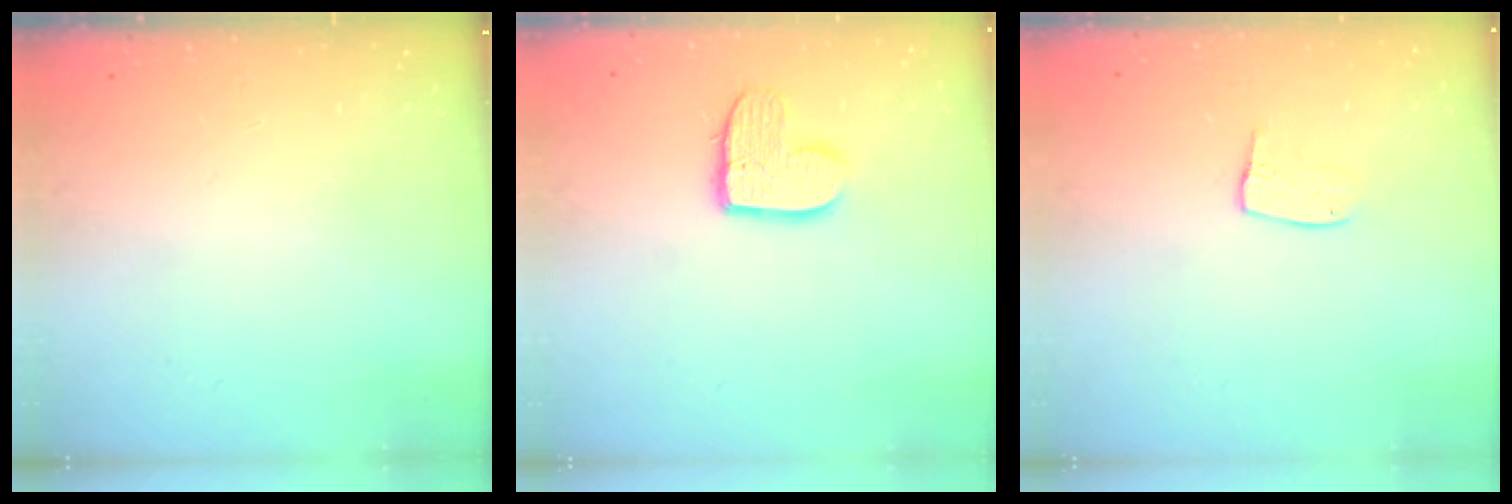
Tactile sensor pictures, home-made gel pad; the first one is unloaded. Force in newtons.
{"total": 9.8, "press": 9.8, "slide": 0.5}
{"total": 7.5, "press": 7.5, "slide": 0.4}